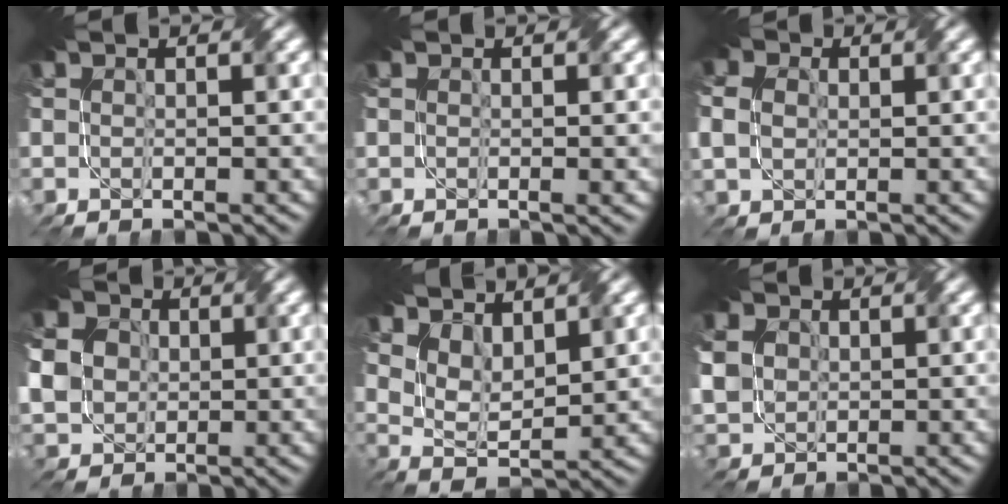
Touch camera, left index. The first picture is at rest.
{"total": 0.9, "force": [0.1, 0.3, 0.8], "torque": [-0.006, -0.002, 0.000]}
{"total": 3.4, "force": [0.9, 2.9, 1.5], "torque": [-0.061, 0.015, 0.016]}
{"total": 8.8, "force": [2.5, 7.3, 4.2], "torque": [-0.115, 0.028, 0.044]}
{"total": 4.9, "force": [3.7, 2.1, 2.4], "torque": [-0.061, 0.002, 0.065]}
{"total": 4.3, "force": [1.6, 3.6, 1.6], "torque": [-0.083, 0.015, 0.034]}